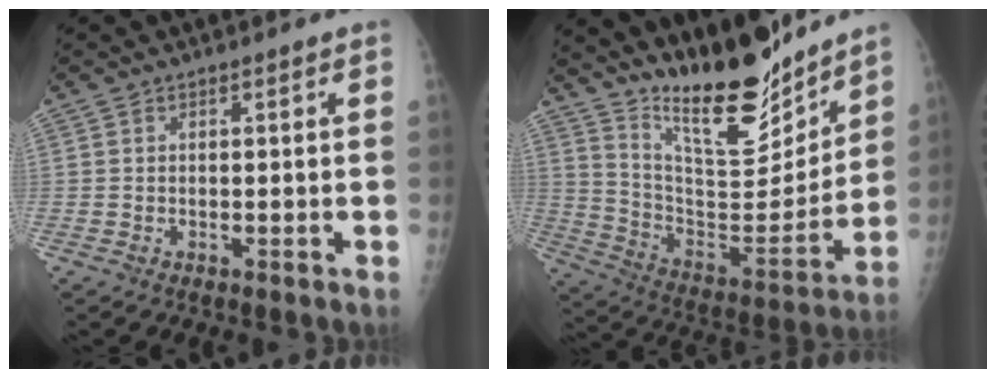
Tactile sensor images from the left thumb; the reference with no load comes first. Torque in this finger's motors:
{"motor_torque": [0.33, 0.16, 1.43, -1.34, 0.09]}